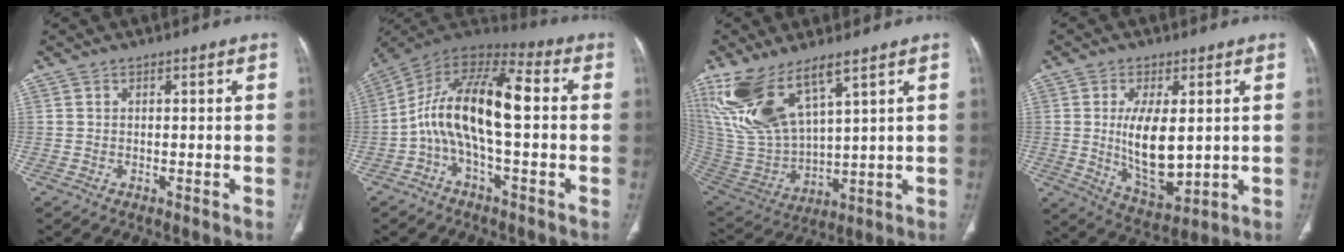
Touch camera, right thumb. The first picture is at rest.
{"total": 15.7, "force": [-1.2, 6.3, 14.4], "torque": [-0.258, 0.053, -0.031]}
{"total": 16.4, "force": [9.7, 5.9, 11.8], "torque": [-0.239, -0.043, 0.218]}
{"total": 12.4, "force": [0.8, 5.7, 10.9], "torque": [-0.174, -0.025, 0.030]}